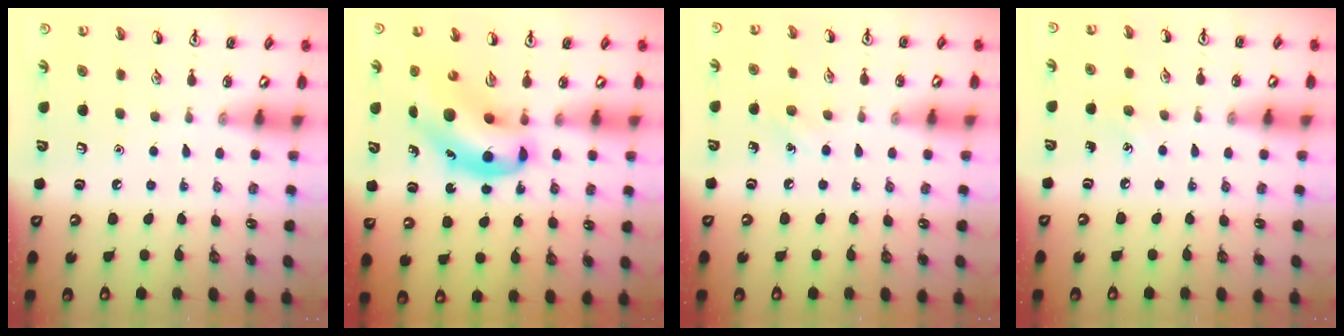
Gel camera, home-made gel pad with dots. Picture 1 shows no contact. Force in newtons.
{"total": 9.8, "press": 9.4, "slide": 2.7}
{"total": 5.8, "press": 5.5, "slide": 1.9}
{"total": 3.7, "press": 3.6, "slide": 1.0}